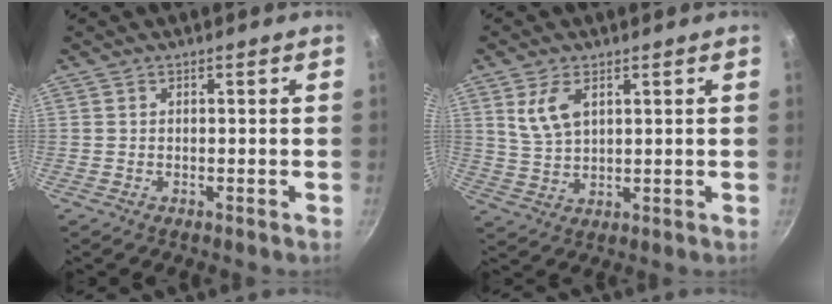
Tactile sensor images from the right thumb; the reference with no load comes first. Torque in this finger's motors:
{"motor_torque": [-0.60, 0.81, 0.35, -0.30, 0.06]}